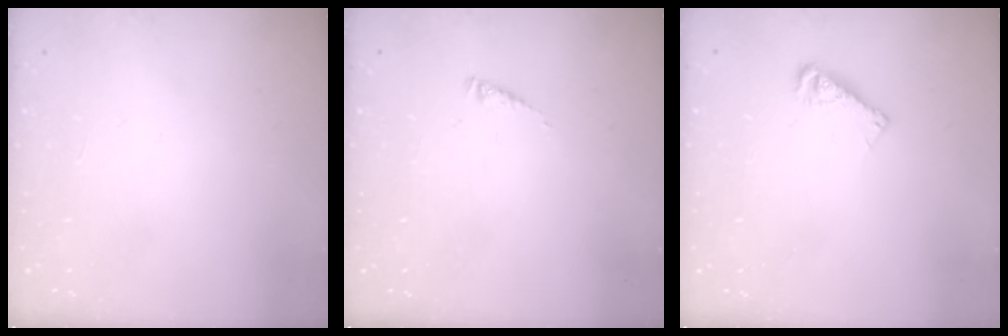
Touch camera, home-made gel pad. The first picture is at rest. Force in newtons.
{"total": 1.4, "press": 1.4, "slide": 0.2}
{"total": 5.0, "press": 5.0, "slide": 0.0}